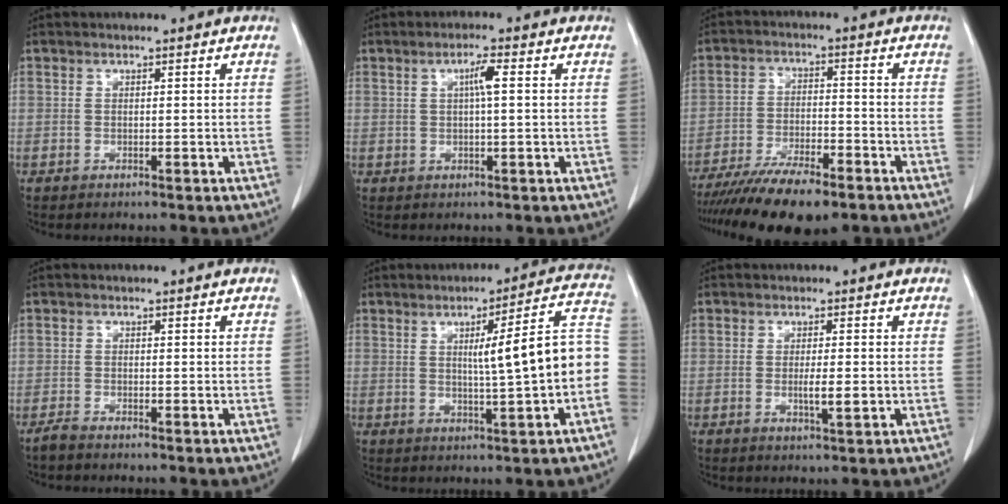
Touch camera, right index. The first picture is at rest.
{"total": 2.8, "force": [0.6, 0.3, 2.7], "torque": [-0.048, 0.005, 0.010]}
{"total": 13.5, "force": [-10.6, 3.1, 7.8], "torque": [-0.133, -0.019, -0.173]}
{"total": 1.3, "force": [-1.2, 0.0, 0.6], "torque": [-0.020, -0.003, -0.022]}
{"total": 11.9, "force": [-0.5, 0.0, 11.9], "torque": [-0.151, 0.024, -0.010]}
{"total": 3.0, "force": [-0.5, 0.3, 3.0], "torque": [-0.052, -0.004, -0.006]}